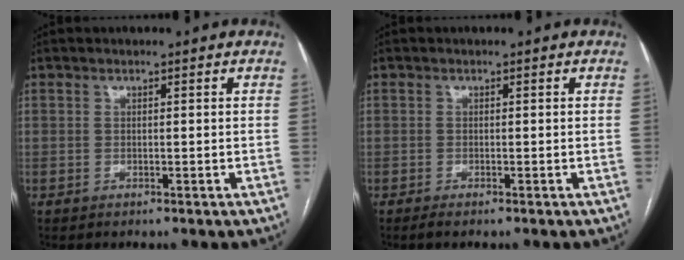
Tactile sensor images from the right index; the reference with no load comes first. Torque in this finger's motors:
{"motor_torque": [0.12, -0.10, 0.13, 0.01]}